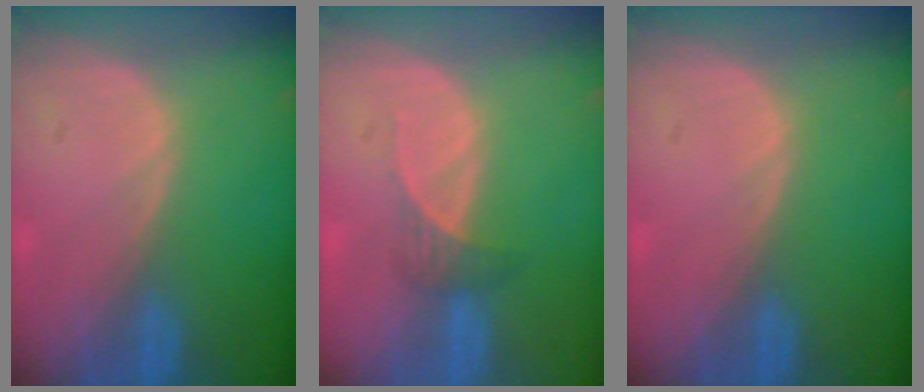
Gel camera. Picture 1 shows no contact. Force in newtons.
{"total": 2.1, "press": 1.9, "slide": 0.9}
{"total": 0.0}